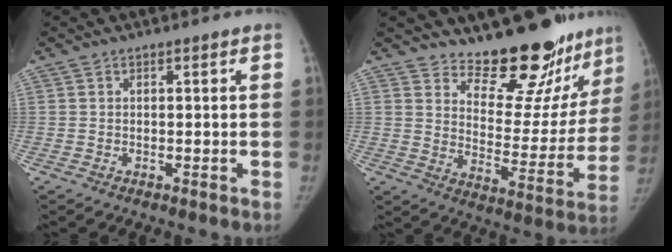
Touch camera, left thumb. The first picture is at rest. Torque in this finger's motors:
{"motor_torque": [0.22, 0.04, 0.31, -0.22, 0.05]}